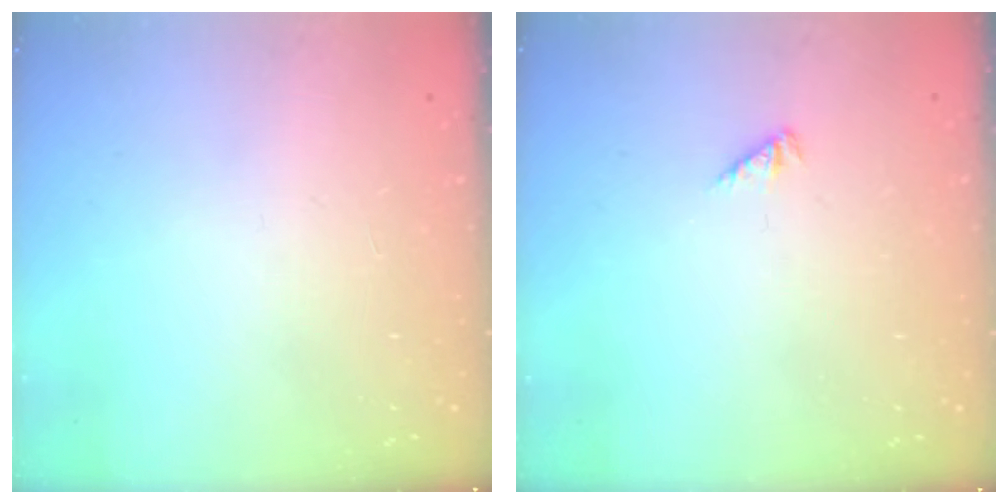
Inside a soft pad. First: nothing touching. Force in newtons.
{"total": 1.1, "press": 1.1, "slide": 0.3}